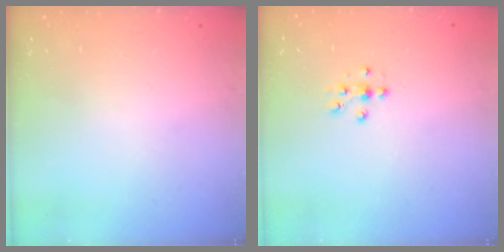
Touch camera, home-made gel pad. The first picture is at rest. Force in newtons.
{"total": 5.8, "press": 5.6, "slide": 1.5}